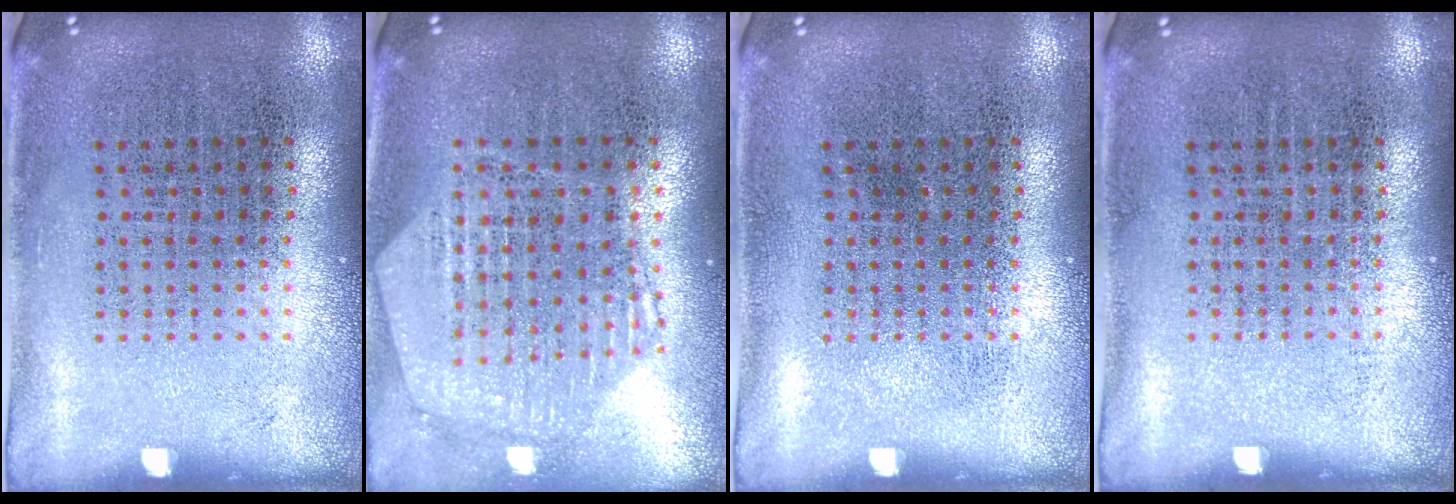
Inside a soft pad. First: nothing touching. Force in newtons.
{"total": 1.2, "press": 1.2, "slide": 0.2}
{"total": 0.0}
{"total": 0.0}